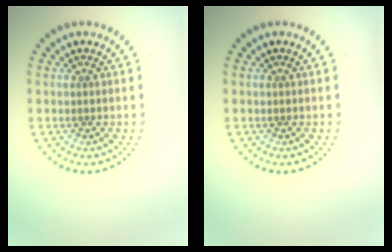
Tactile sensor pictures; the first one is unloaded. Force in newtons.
{"total": 0.0}